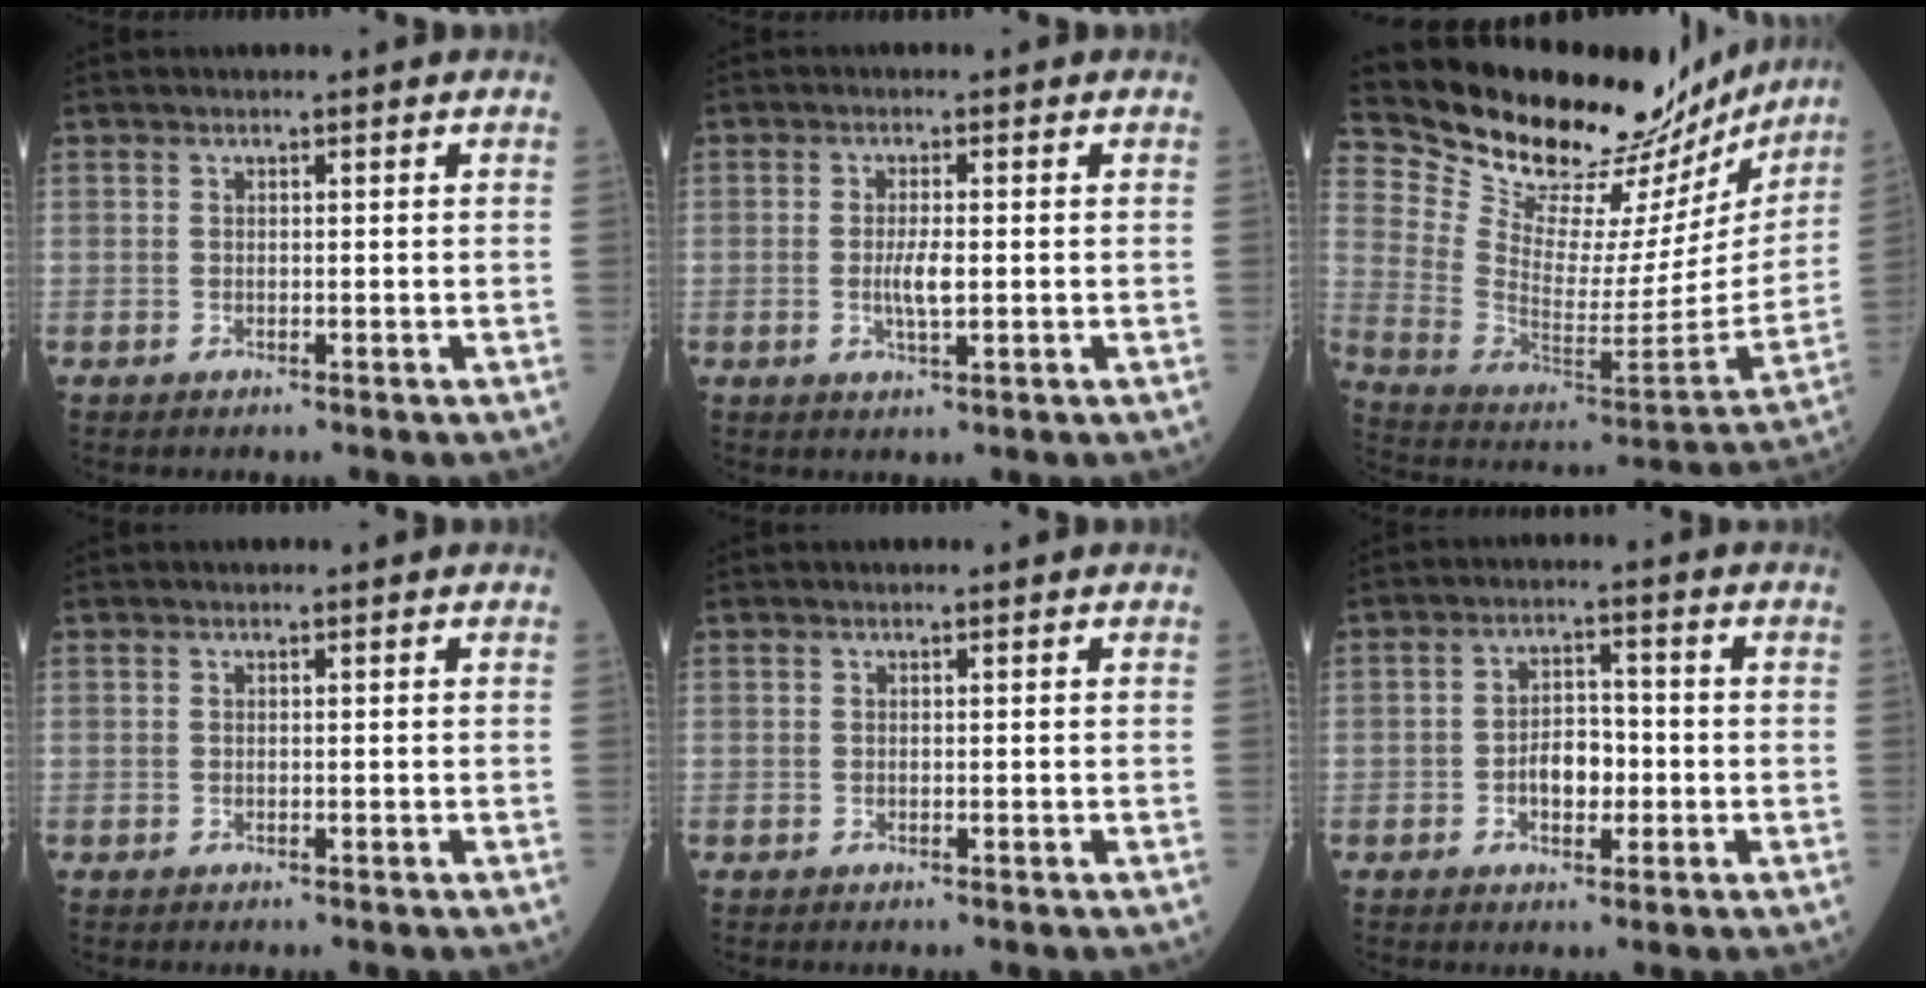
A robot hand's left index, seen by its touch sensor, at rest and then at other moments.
{"total": 3.1, "force": [-0.2, 0.6, 3.1], "torque": [-0.065, -0.005, -0.003]}
{"total": 28.0, "force": [25.4, 7.6, 8.9], "torque": [-0.152, -0.071, 0.360]}
{"total": 0.0}
{"total": 0.0}
{"total": 4.9, "force": [-1.2, 2.8, 3.9], "torque": [-0.070, 0.012, -0.021]}